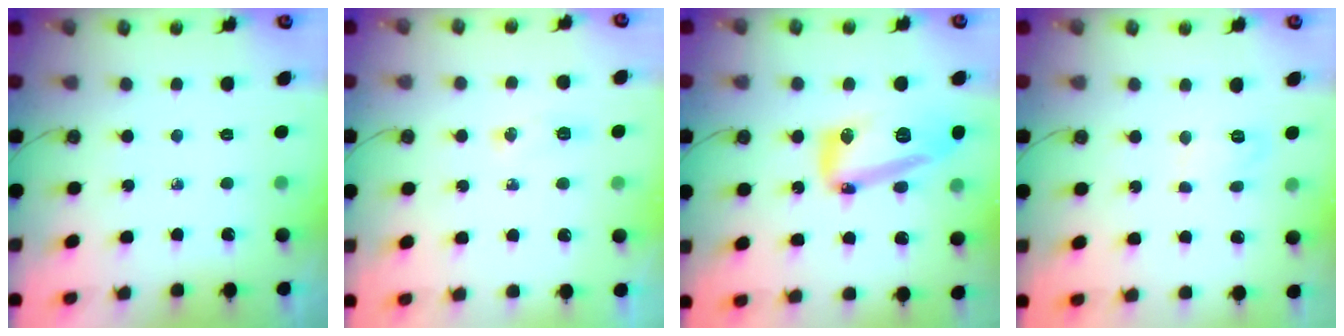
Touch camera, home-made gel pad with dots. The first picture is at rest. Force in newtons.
{"total": 5.7, "press": 5.4, "slide": 1.8}
{"total": 15.8, "press": 15.7, "slide": 1.4}
{"total": 5.2, "press": 5.2, "slide": 0.8}